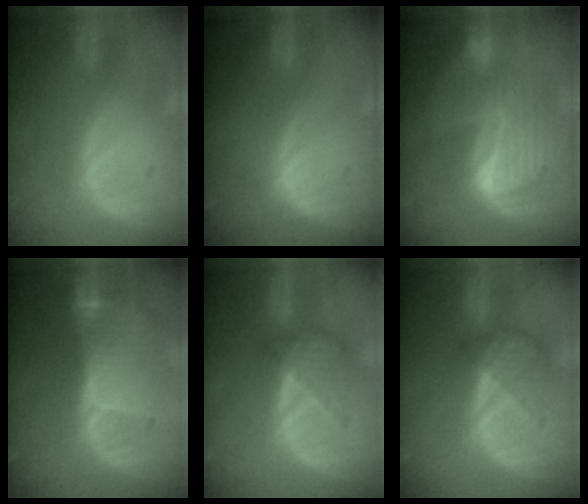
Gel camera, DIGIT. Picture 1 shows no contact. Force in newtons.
{"total": 0.0}
{"total": 9.8, "press": 8.4, "slide": 5.0}
{"total": 9.0, "press": 8.0, "slide": 4.1}
{"total": 4.5, "press": 4.2, "slide": 1.7}
{"total": 4.6, "press": 4.3, "slide": 1.7}